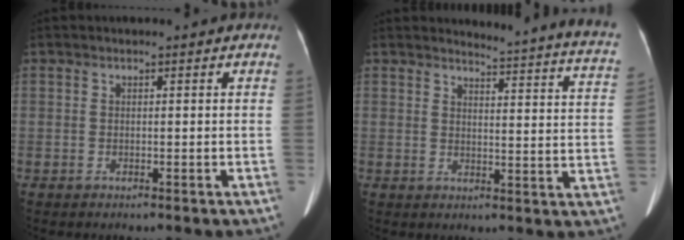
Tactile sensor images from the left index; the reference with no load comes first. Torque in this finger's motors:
{"motor_torque": [0.52, -1.04, -0.01, -0.02]}